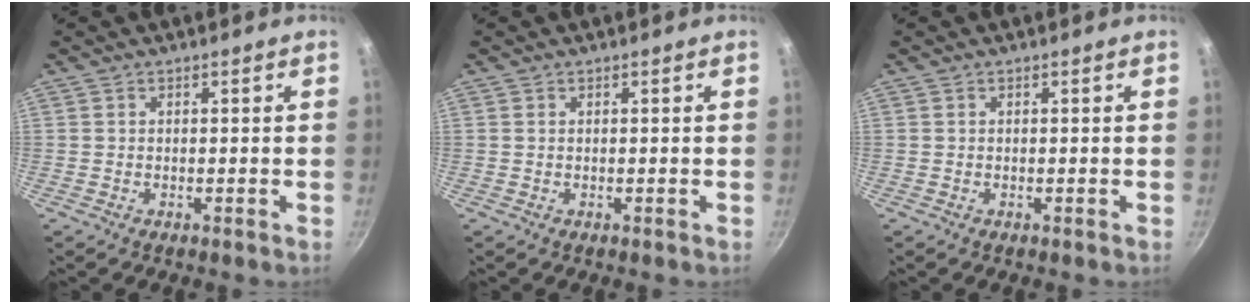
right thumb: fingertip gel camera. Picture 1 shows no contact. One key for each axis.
{"total": 0.0}
{"total": 0.0}